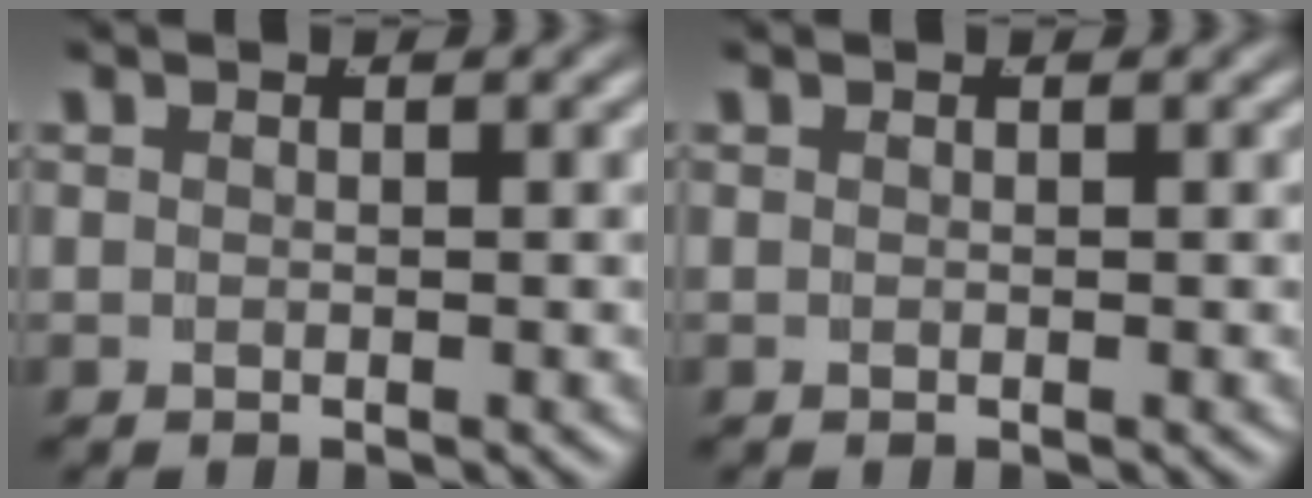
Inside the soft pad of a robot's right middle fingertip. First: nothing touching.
{"total": 0.0}